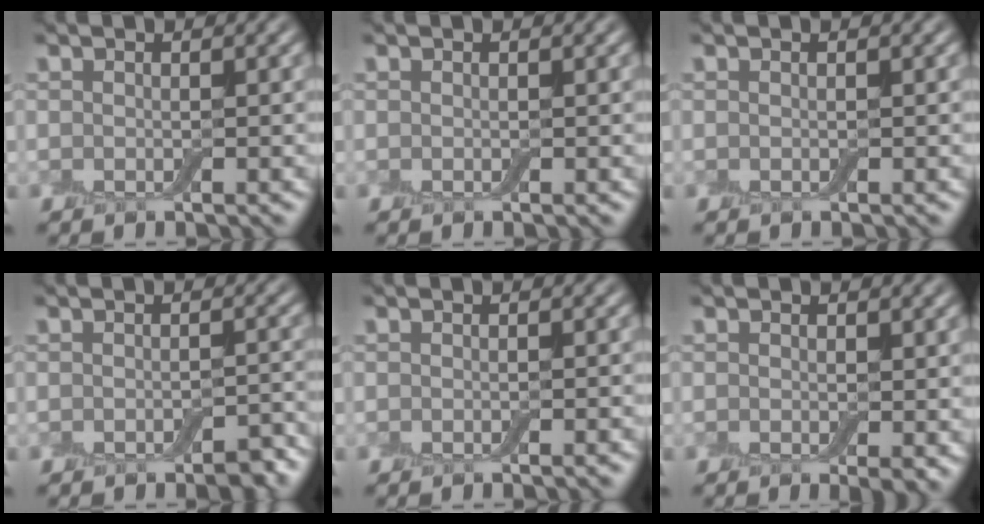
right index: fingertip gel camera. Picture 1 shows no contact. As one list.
[{"total": 0.0}, {"total": 0.0}, {"total": 1.9, "force": [-1.2, 0.8, 1.3], "torque": [-0.017, 0.002, -0.015]}, {"total": 0.5, "force": [-0.3, 0.0, 0.4], "torque": [-0.003, 0.001, -0.005]}, {"total": 1.4, "force": [0.0, 0.3, 1.3], "torque": [-0.014, -0.008, -0.002]}]